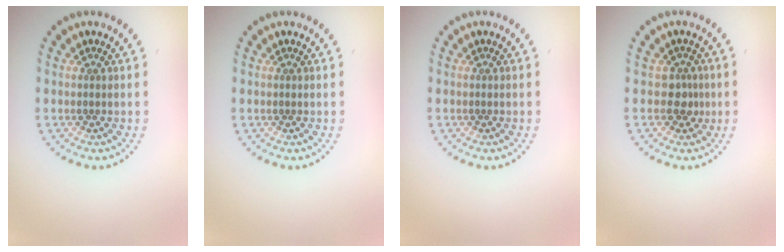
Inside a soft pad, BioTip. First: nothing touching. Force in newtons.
{"total": 0.0}
{"total": 0.0}
{"total": 1.7, "press": 1.3, "slide": 1.1}